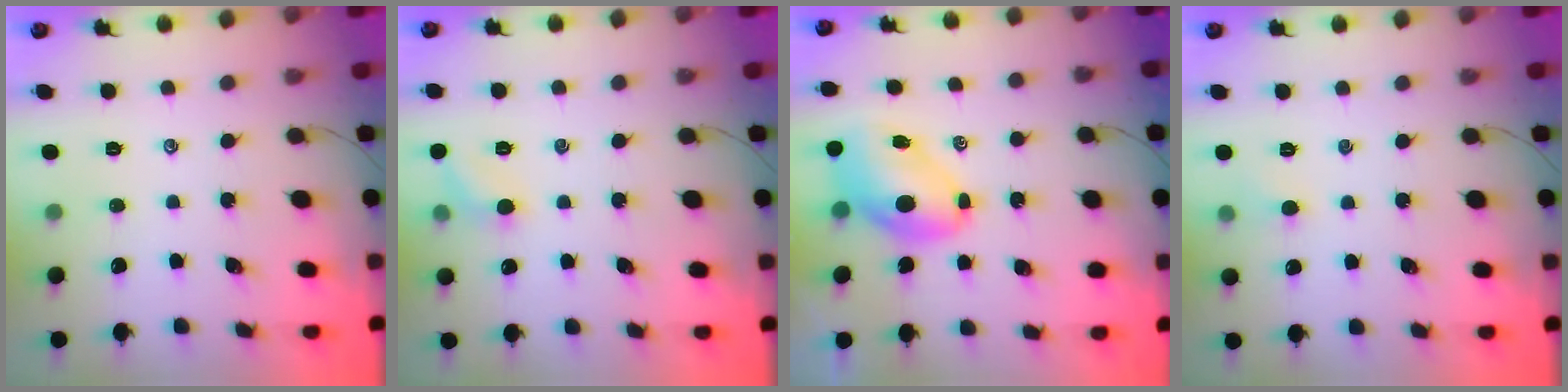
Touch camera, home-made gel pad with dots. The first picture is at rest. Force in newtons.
{"total": 5.8, "press": 5.5, "slide": 1.8}
{"total": 8.5, "press": 8.2, "slide": 2.1}
{"total": 3.7, "press": 3.5, "slide": 1.2}